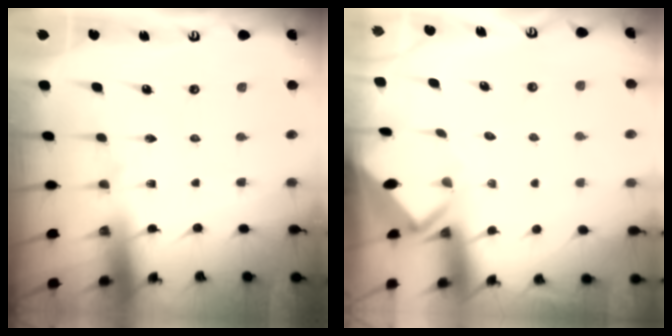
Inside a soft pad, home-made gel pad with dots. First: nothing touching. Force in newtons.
{"total": 3.4, "press": 3.4, "slide": 0.1}